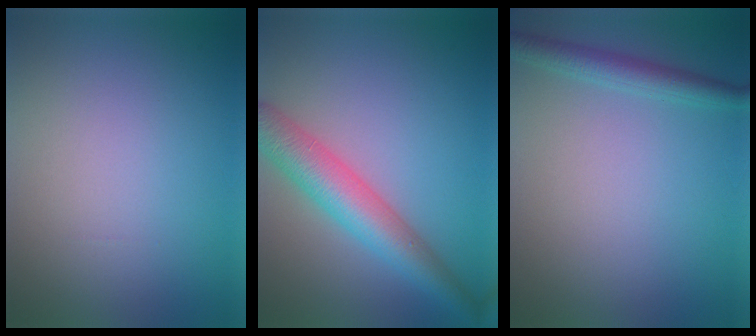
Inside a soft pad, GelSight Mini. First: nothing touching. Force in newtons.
{"total": 5.8, "press": 5.8, "slide": 0.2}
{"total": 2.5, "press": 2.5, "slide": 0.1}